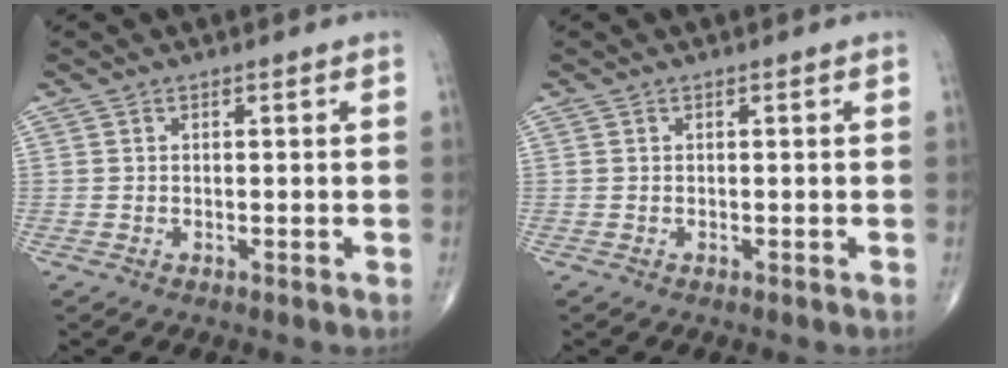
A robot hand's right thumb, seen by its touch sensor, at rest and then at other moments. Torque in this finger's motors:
{"motor_torque": [-0.02, -0.05, -0.06, 0.00, 0.01]}